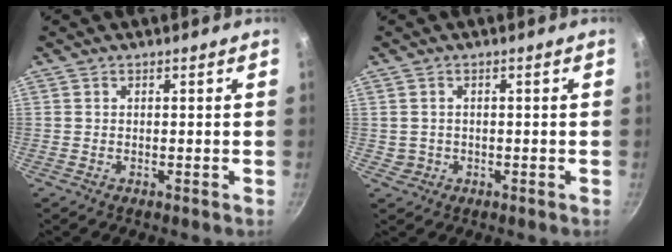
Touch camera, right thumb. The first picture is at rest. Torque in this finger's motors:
{"motor_torque": [-0.41, -0.06, 0.10, 0.10, 0.02]}